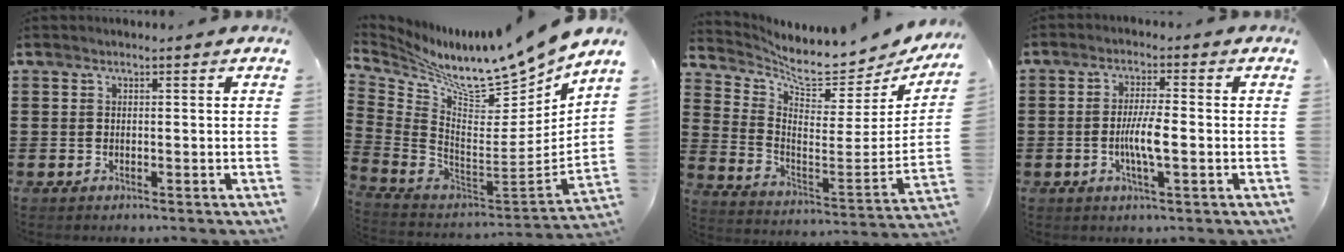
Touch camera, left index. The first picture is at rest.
{"total": 10.7, "force": [9.9, 0.7, 4.0], "torque": [-0.098, -0.094, 0.157]}
{"total": 6.6, "force": [6.0, 0.7, 2.6], "torque": [-0.068, -0.066, 0.094]}
{"total": 5.3, "force": [-1.0, 0.9, 5.1], "torque": [-0.101, -0.002, -0.023]}